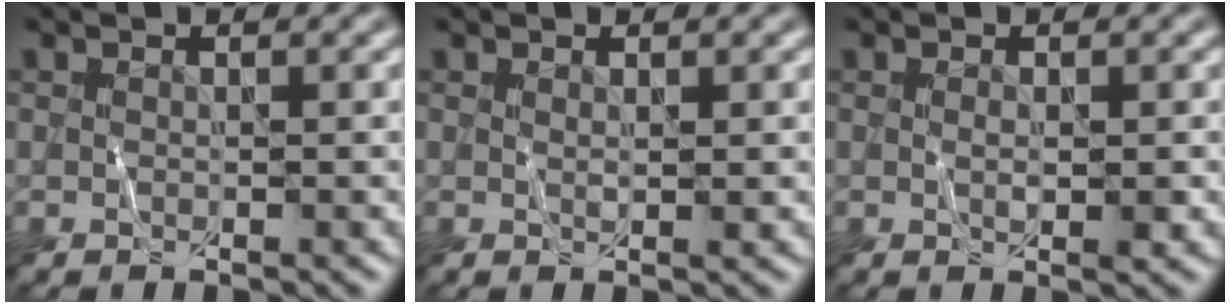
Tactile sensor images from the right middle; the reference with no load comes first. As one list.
[{"total": 0.6, "force": [0.3, 0.1, 0.6], "torque": [-0.009, -0.003, 0.005]}, {"total": 1.4, "force": [0.0, 0.4, 1.3], "torque": [-0.024, -0.003, 0.000]}]